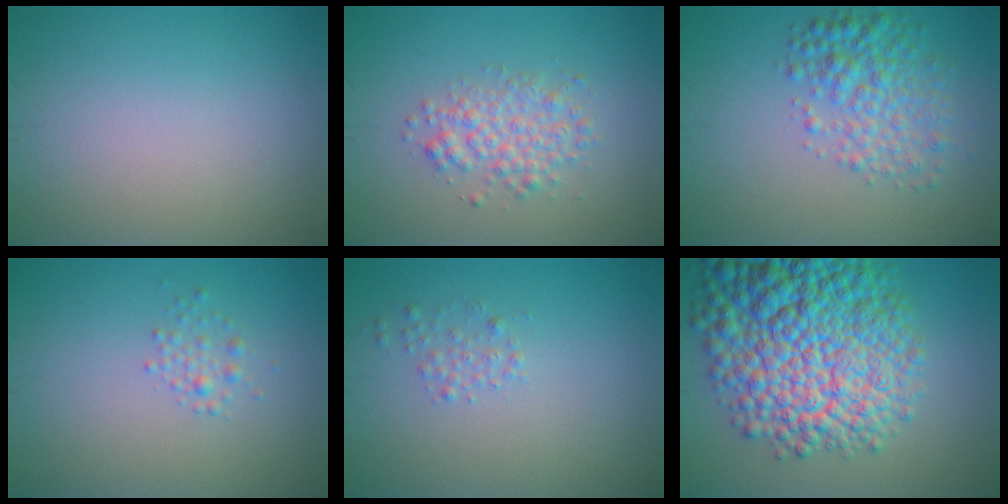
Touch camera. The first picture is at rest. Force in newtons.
{"total": 3.0, "press": 3.0, "slide": 0.1}
{"total": 4.2, "press": 4.2, "slide": 0.1}
{"total": 1.3, "press": 1.3, "slide": 0.0}
{"total": 1.1, "press": 1.1, "slide": 0.0}
{"total": 14.6, "press": 14.6, "slide": 0.5}